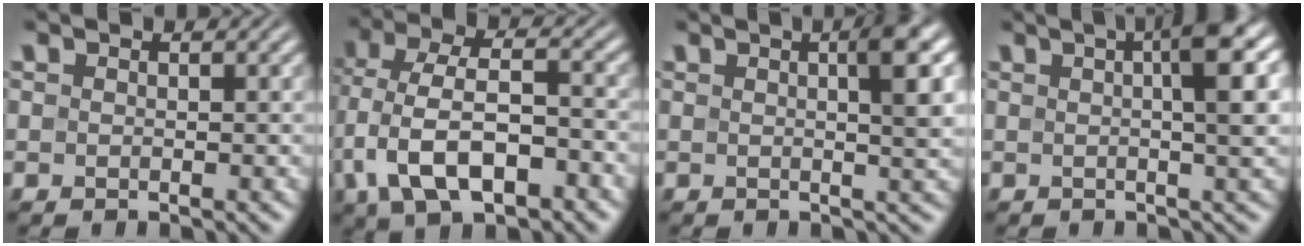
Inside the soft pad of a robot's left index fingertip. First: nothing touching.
{"total": 9.0, "force": [-3.0, 4.9, 6.9], "torque": [-0.141, 0.008, -0.064]}
{"total": 4.0, "force": [0.9, 0.6, 3.8], "torque": [-0.048, 0.008, 0.010]}
{"total": 6.1, "force": [1.3, 1.2, 5.8], "torque": [-0.063, 0.019, 0.014]}